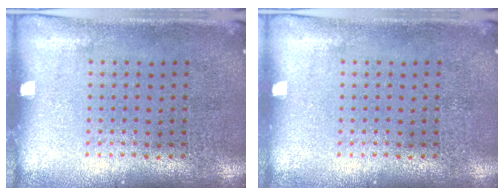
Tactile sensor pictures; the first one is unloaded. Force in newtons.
{"total": 0.0}